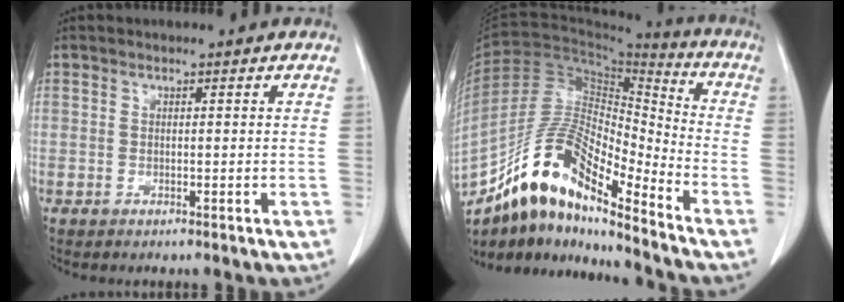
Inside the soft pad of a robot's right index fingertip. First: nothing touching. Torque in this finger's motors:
{"motor_torque": [1.12, -1.02, 0.73, 0.19]}